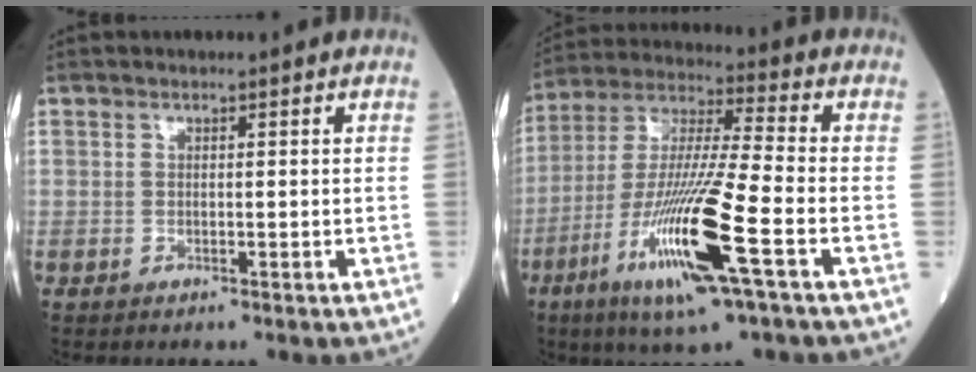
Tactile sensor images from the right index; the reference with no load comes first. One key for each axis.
{"total": 17.9, "fx": -7.3, "fy": 0.4, "fz": 16.3, "tx": -0.344, "ty": -0.027, "tz": -0.139}